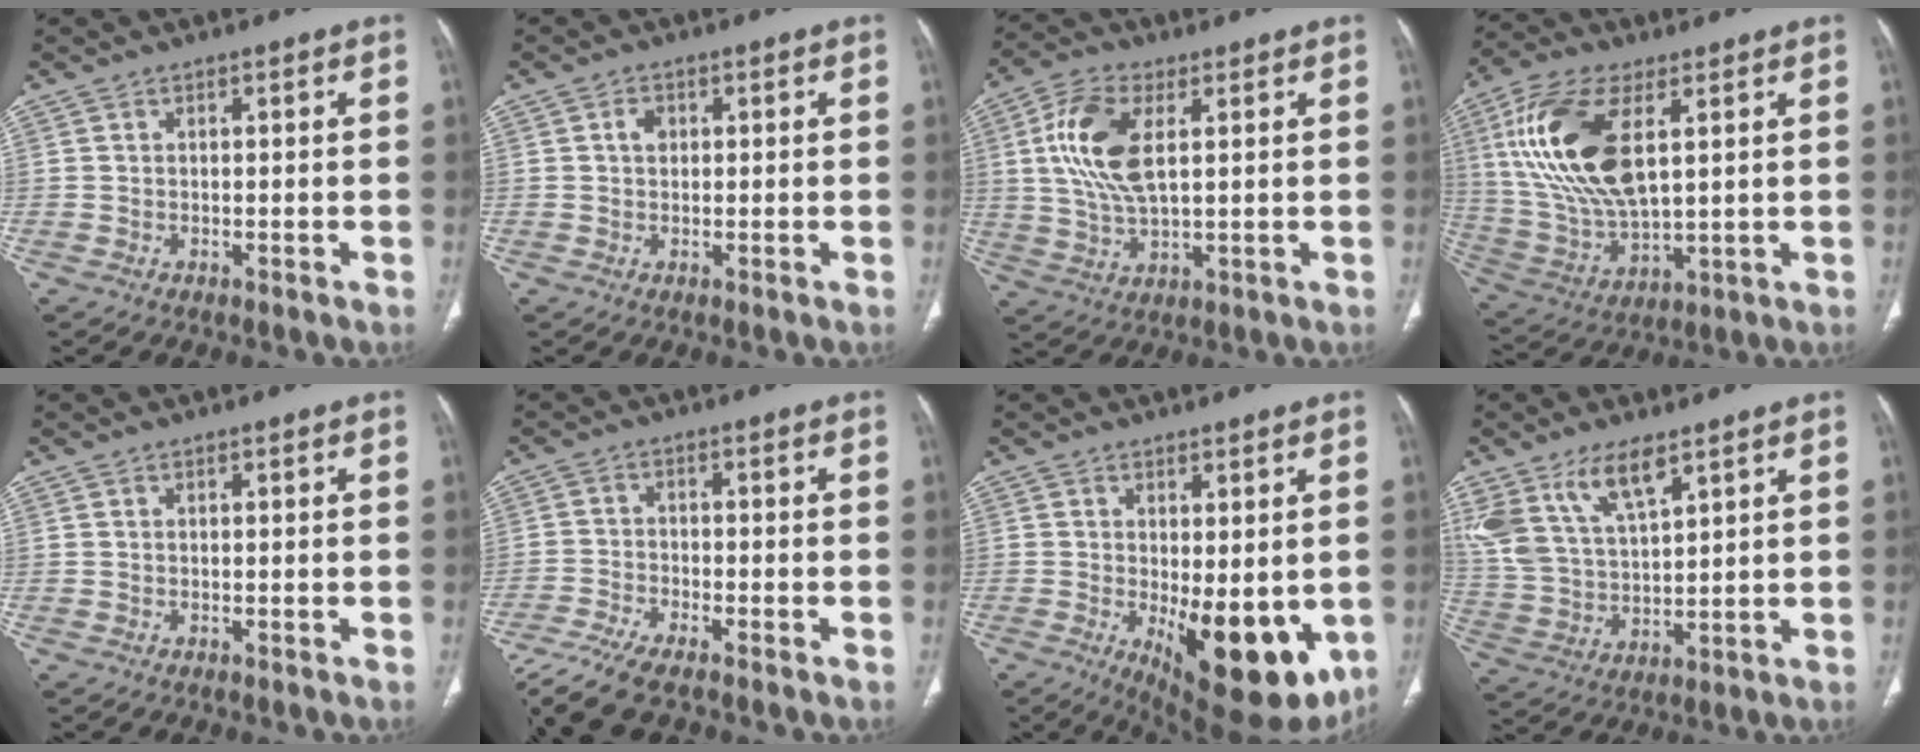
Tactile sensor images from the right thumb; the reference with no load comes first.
{"total": 3.7, "force": [0.7, 3.0, 2.1], "torque": [-0.019, 0.006, 0.008]}
{"total": 12.1, "force": [3.0, 5.8, 10.2], "torque": [-0.216, -0.002, 0.060]}
{"total": 19.6, "force": [5.6, 9.2, 16.3], "torque": [-0.336, -0.015, 0.113]}
{"total": 0.0}
{"total": 8.8, "force": [-7.3, 1.1, 4.8], "torque": [-0.115, 0.007, -0.135]}
{"total": 15.8, "force": [-3.5, 6.7, 13.9], "torque": [-0.172, -0.028, -0.025]}
{"total": 12.3, "force": [7.6, 4.9, 8.2], "torque": [-0.158, -0.025, 0.162]}